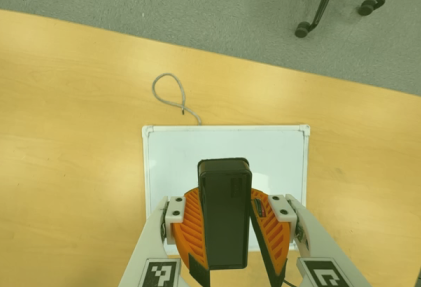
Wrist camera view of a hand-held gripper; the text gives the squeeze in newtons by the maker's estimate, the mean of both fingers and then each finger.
{"total": 7.9, "left": 8.6, "right": 7.3}